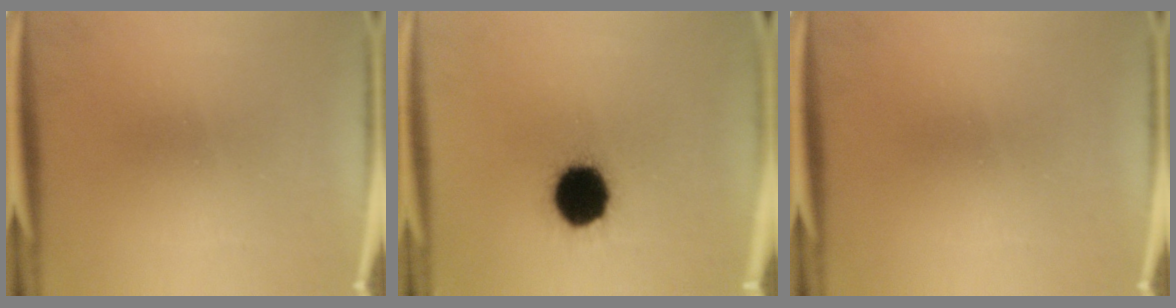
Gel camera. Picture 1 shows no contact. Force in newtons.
{"total": 16.3}
{"total": 0.0}